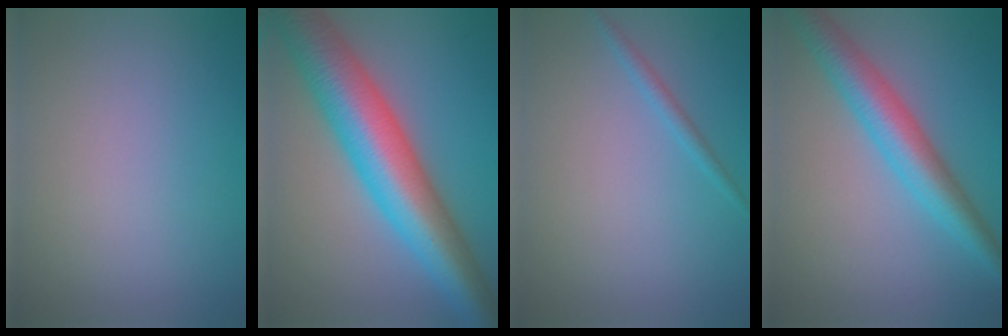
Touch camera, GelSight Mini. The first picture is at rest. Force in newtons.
{"total": 11.6, "press": 11.6, "slide": 0.4}
{"total": 1.0, "press": 1.0, "slide": 0.1}
{"total": 5.5, "press": 5.5, "slide": 0.1}